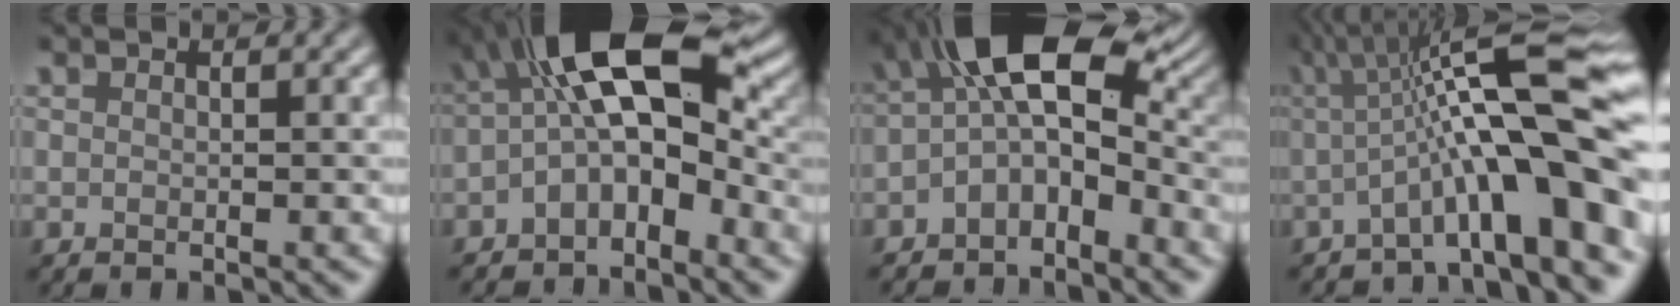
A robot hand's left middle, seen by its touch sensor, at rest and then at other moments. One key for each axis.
{"total": 9.8, "fx": -0.5, "fy": 5.0, "fz": 8.5, "tx": -0.132, "ty": 0.027, "tz": -0.031}
{"total": 8.6, "fx": -1.0, "fy": 4.7, "fz": 7.1, "tx": -0.112, "ty": 0.016, "tz": -0.035}
{"total": 13.3, "fx": -0.9, "fy": 2.7, "fz": 13.0, "tx": -0.187, "ty": 0.032, "tz": -0.022}